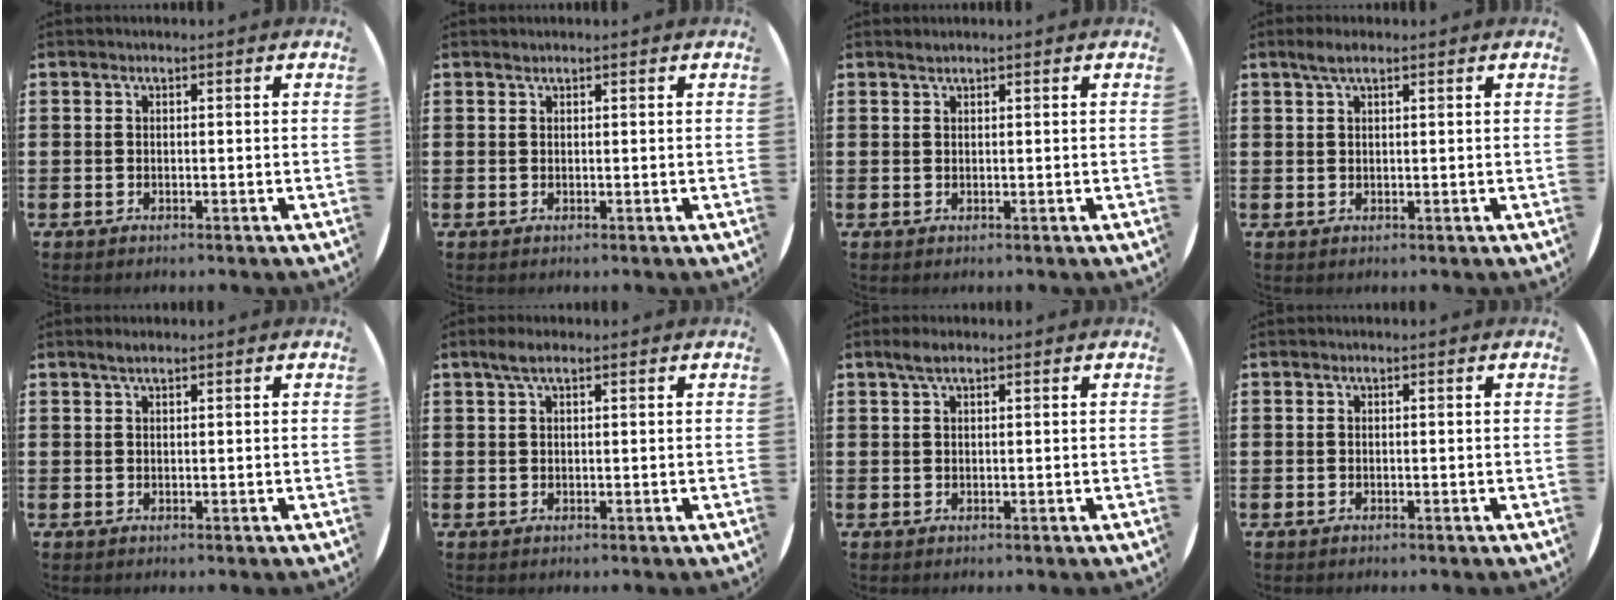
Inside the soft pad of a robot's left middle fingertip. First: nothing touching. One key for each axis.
{"total": 0.0}
{"total": 0.6, "fx": 0.5, "fy": -0.1, "fz": 0.1, "tx": -0.001, "ty": -0.001, "tz": 0.010}
{"total": 1.9, "fx": 1.4, "fy": 0.4, "fz": 1.3, "tx": -0.027, "ty": 0.004, "tz": 0.023}
{"total": 1.1, "fx": 0.9, "fy": 0.1, "fz": 0.6, "tx": -0.013, "ty": 0.002, "tz": 0.016}
{"total": 2.1, "fx": 1.4, "fy": 0.5, "fz": 1.5, "tx": -0.031, "ty": 0.004, "tz": 0.025}
{"total": 1.8, "fx": 1.2, "fy": 0.4, "fz": 1.2, "tx": -0.025, "ty": 0.004, "tz": 0.021}
{"total": 0.0}